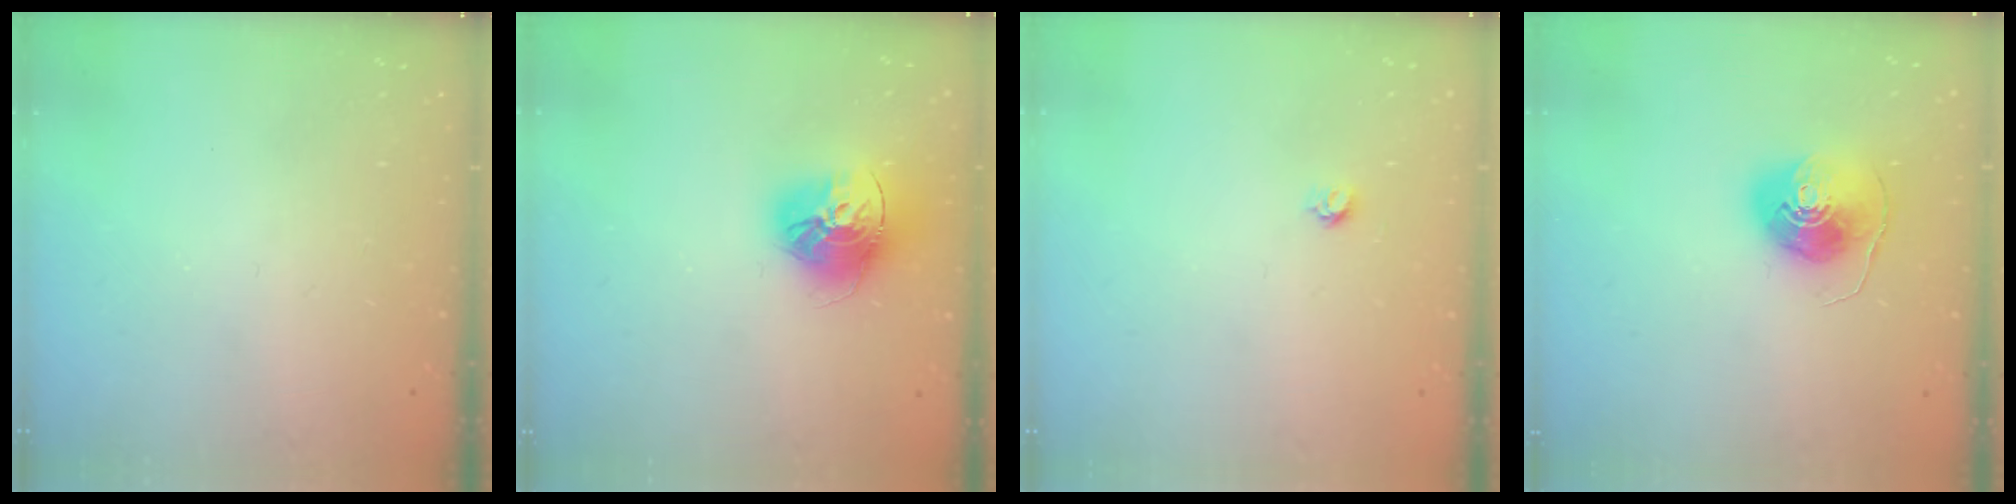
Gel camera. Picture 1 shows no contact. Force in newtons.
{"total": 15.9, "press": 15.9, "slide": 1.5}
{"total": 3.4, "press": 3.4, "slide": 0.2}
{"total": 8.9, "press": 8.9, "slide": 0.8}